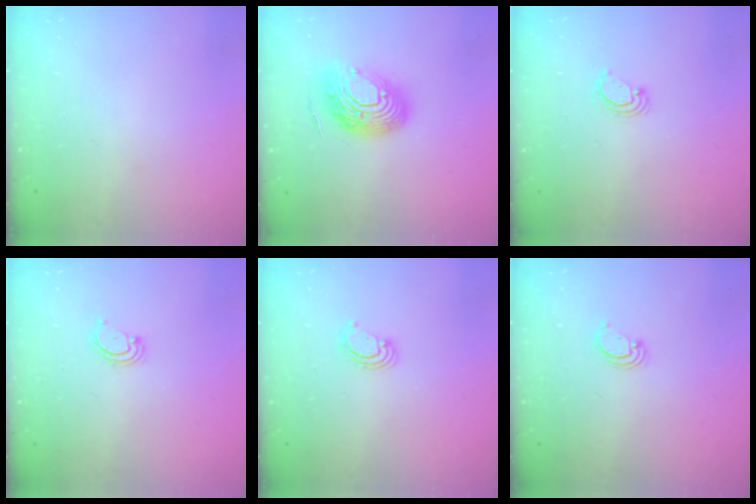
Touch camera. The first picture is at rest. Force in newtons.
{"total": 16.5, "press": 16.4, "slide": 1.4}
{"total": 4.0, "press": 4.0, "slide": 0.4}
{"total": 3.3, "press": 3.3, "slide": 0.5}
{"total": 2.8, "press": 2.8, "slide": 0.3}
{"total": 2.4, "press": 2.4, "slide": 0.2}